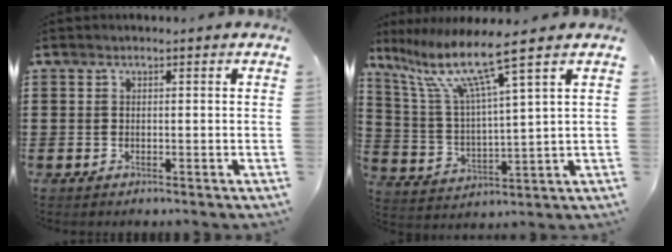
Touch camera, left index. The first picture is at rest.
{"total": 10.7, "force": [7.5, 0.5, 7.6], "torque": [-0.182, -0.039, 0.119]}